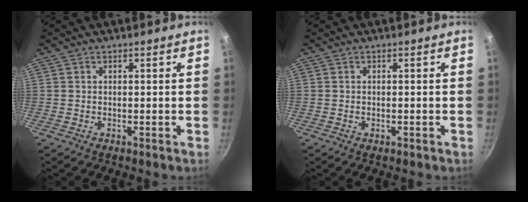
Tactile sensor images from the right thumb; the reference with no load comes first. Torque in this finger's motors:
{"motor_torque": [-0.50, -0.08, -0.31, -0.02, -0.01]}